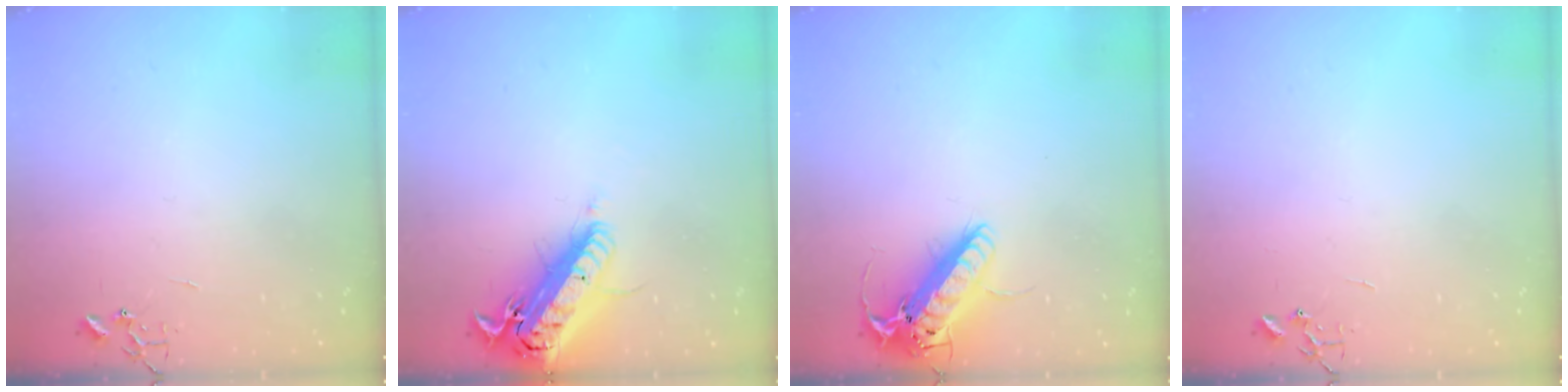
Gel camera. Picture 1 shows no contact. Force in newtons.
{"total": 19.3, "press": 18.8, "slide": 4.3}
{"total": 16.7, "press": 16.4, "slide": 3.1}
{"total": 0.0}